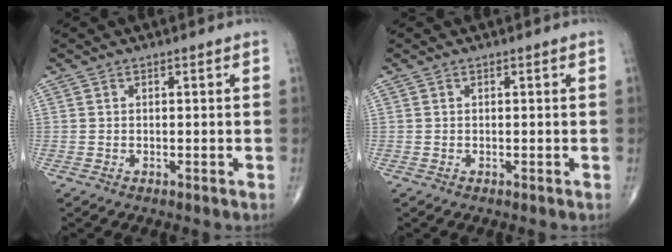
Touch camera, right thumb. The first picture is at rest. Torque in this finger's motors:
{"motor_torque": [0.09, 0.10, 0.00, 0.00, 0.00]}